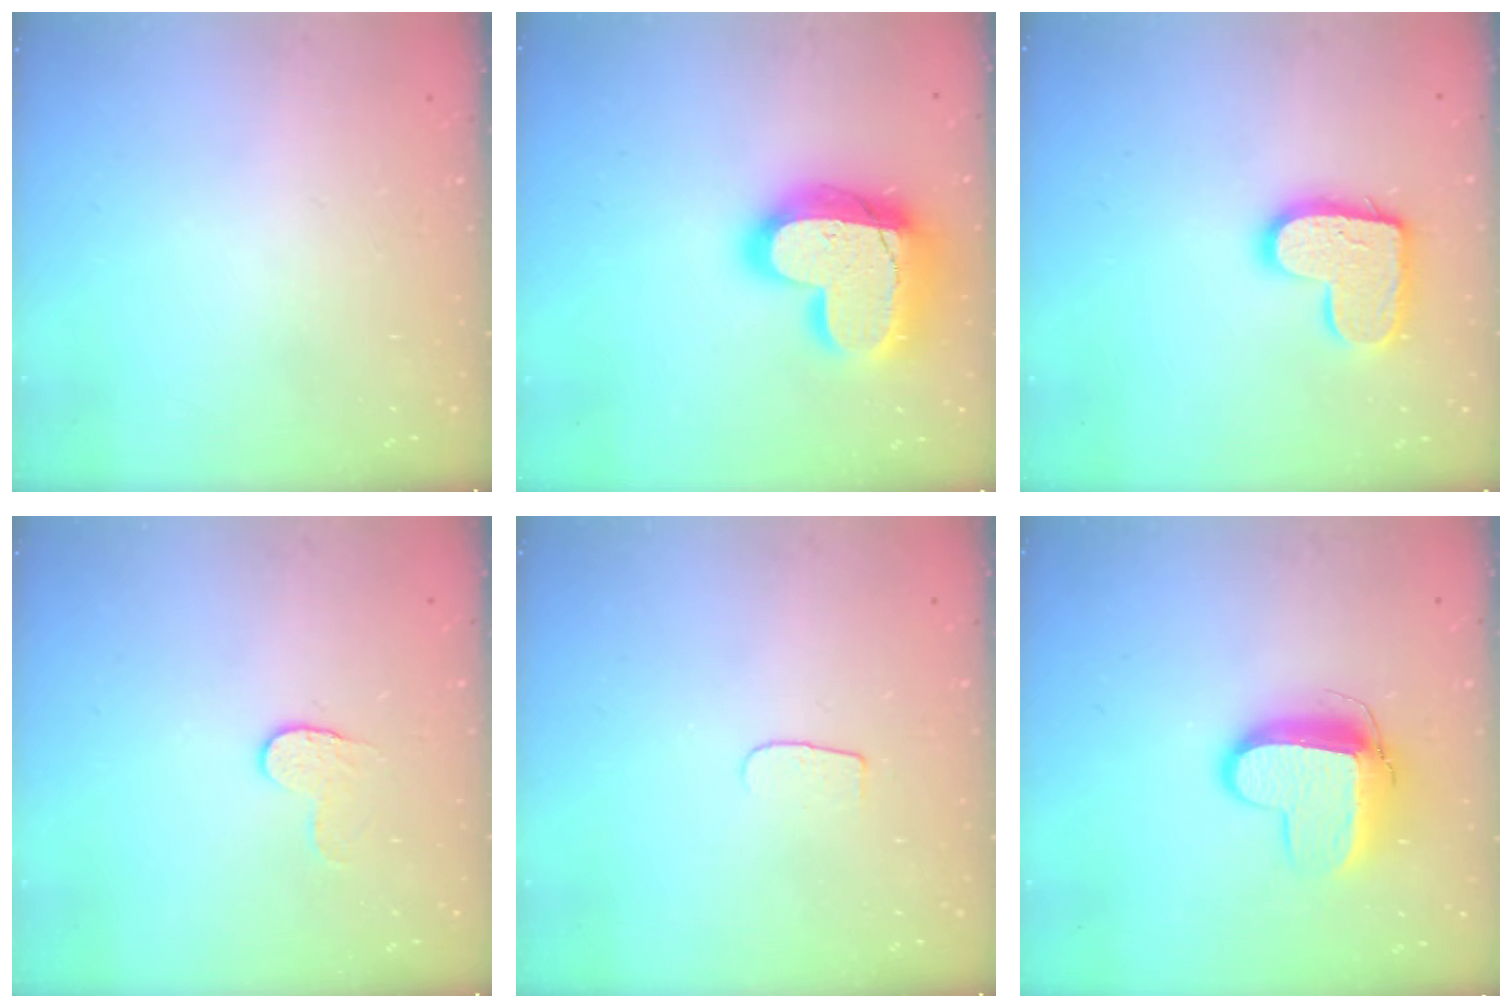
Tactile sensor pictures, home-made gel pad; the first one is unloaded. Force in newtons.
{"total": 23.3, "press": 23.2, "slide": 1.9}
{"total": 14.2, "press": 14.2, "slide": 0.8}
{"total": 4.5, "press": 4.5, "slide": 0.5}
{"total": 4.2, "press": 4.2, "slide": 0.4}
{"total": 11.6, "press": 11.5, "slide": 1.3}